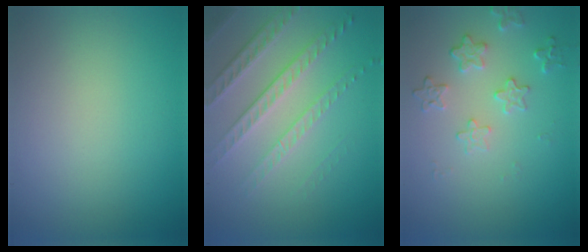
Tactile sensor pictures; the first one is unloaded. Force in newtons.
{"total": 3.6, "press": 3.4, "slide": 1.3}
{"total": 2.2, "press": 1.6, "slide": 1.6}